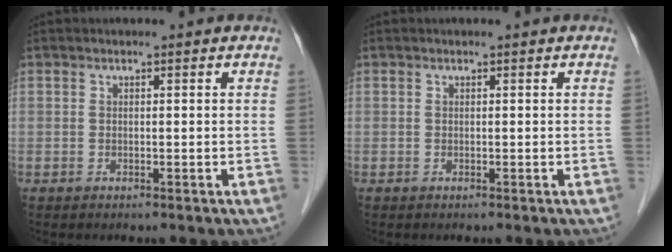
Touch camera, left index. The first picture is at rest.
{"total": 0.0}